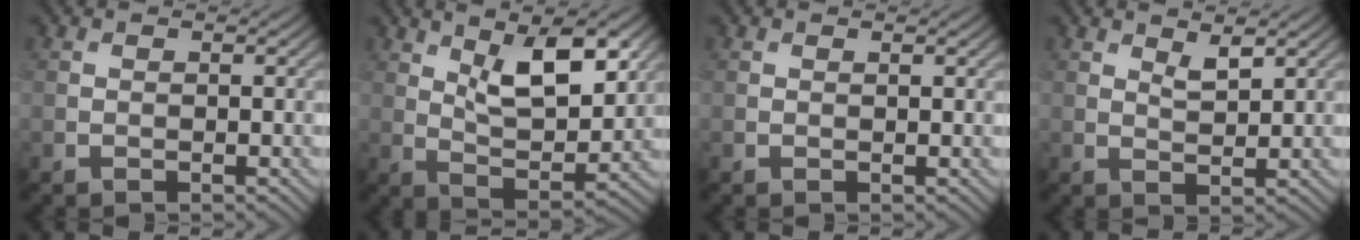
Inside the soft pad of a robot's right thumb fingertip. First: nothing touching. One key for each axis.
{"total": 10.3, "fx": 4.9, "fy": 4.2, "fz": 8.0, "tx": -0.123, "ty": -0.007, "tz": 0.084}
{"total": 0.0}
{"total": 2.1, "fx": 1.5, "fy": 0.6, "fz": 1.4, "tx": -0.027, "ty": -0.007, "tz": 0.032}